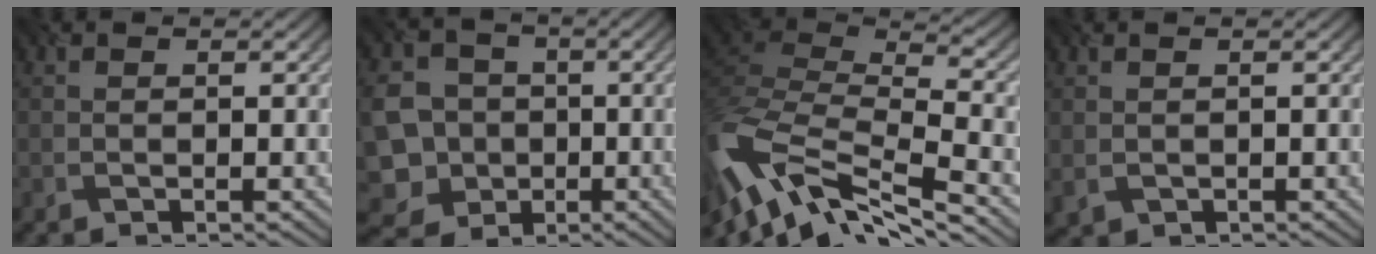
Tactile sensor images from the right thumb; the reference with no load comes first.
{"total": 8.5, "force": [-1.6, 7.6, 3.3], "torque": [-0.099, -0.025, -0.043]}
{"total": 13.0, "force": [-6.8, 4.9, 9.9], "torque": [-0.255, -0.004, -0.128]}
{"total": 0.9, "force": [-0.2, 0.7, 0.4], "torque": [-0.016, -0.008, 0.000]}